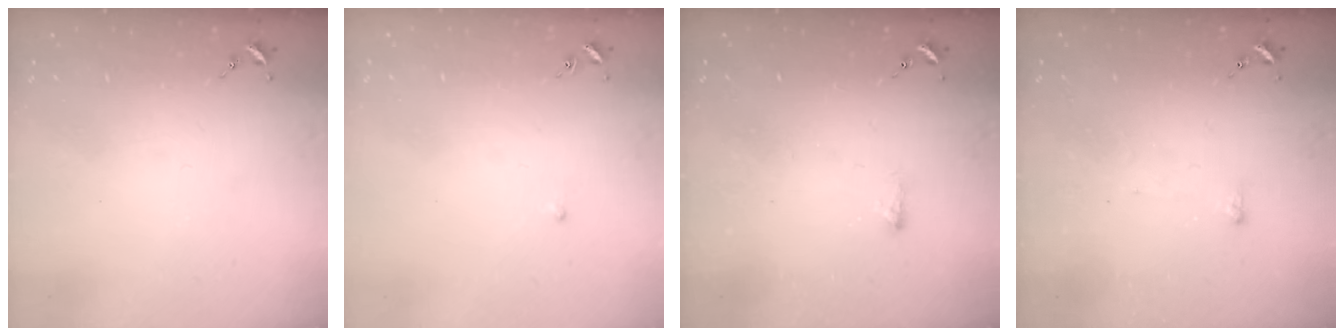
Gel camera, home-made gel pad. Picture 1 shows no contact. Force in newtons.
{"total": 2.6, "press": 2.5, "slide": 0.6}
{"total": 2.7, "press": 2.6, "slide": 0.5}
{"total": 2.9, "press": 2.9, "slide": 0.3}